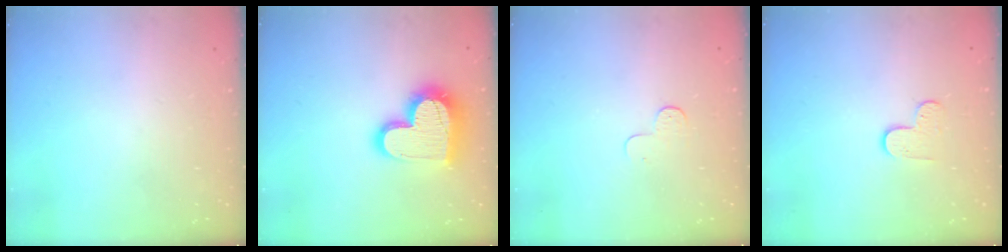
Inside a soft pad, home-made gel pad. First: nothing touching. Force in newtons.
{"total": 18.6, "press": 18.6, "slide": 1.3}
{"total": 3.2, "press": 3.2, "slide": 0.3}
{"total": 5.4, "press": 5.4, "slide": 0.5}